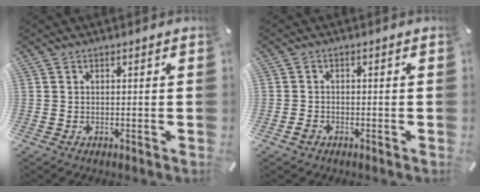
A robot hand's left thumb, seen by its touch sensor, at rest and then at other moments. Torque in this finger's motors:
{"motor_torque": [0.50, 1.31, 0.11, -0.07, 0.03]}